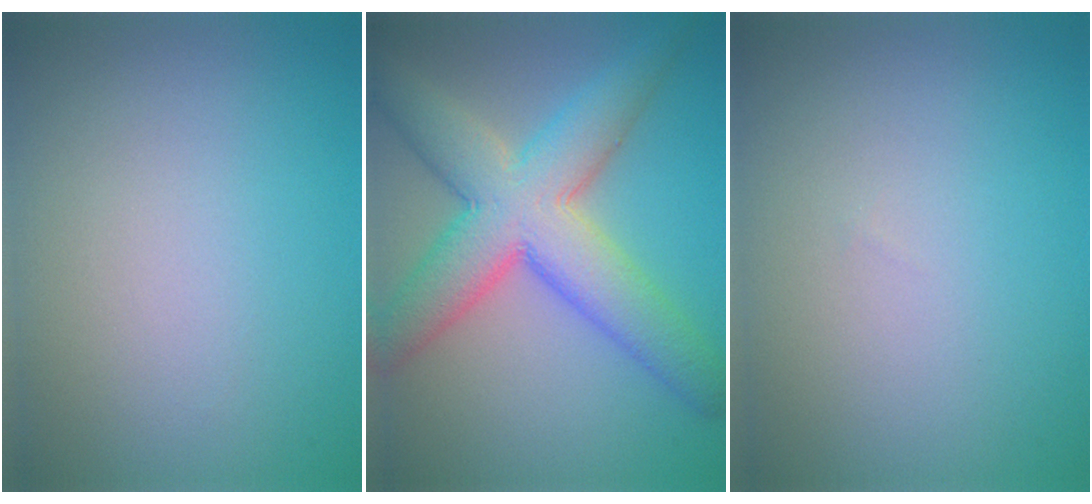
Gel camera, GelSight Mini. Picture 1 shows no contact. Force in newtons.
{"total": 9.1, "press": 9.1, "slide": 0.3}
{"total": 0.0}